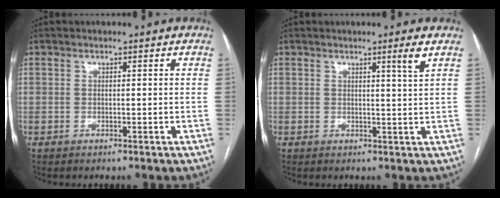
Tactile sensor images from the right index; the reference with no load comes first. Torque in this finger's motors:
{"motor_torque": [0.02, 0.03, 0.00, 0.03]}